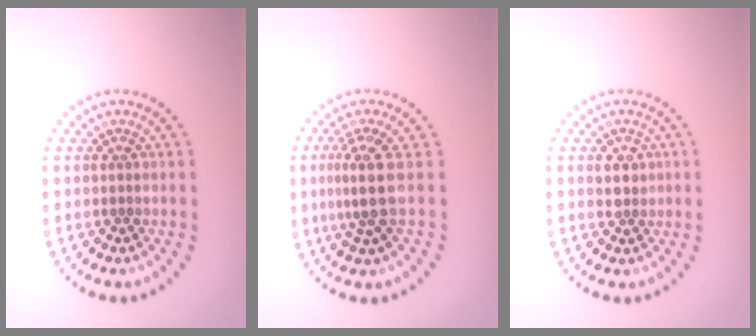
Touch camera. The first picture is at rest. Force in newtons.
{"total": 3.2, "press": 2.3, "slide": 2.3}
{"total": 1.7, "press": 1.7, "slide": 0.3}